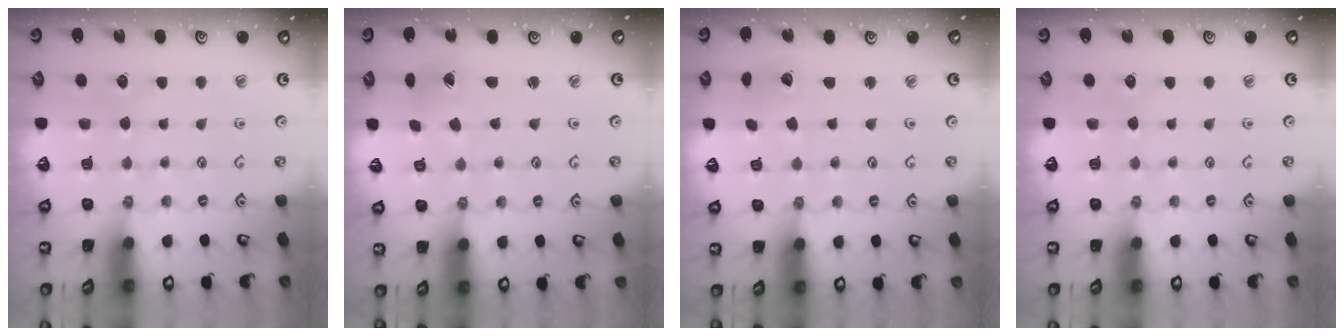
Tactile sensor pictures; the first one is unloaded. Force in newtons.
{"total": 0.6, "press": 0.6, "slide": 0.2}
{"total": 2.9, "press": 2.9, "slide": 0.2}
{"total": 0.0}